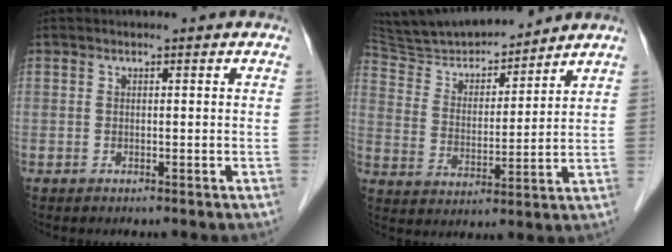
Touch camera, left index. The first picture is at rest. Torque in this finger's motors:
{"motor_torque": [-0.74, -1.00, 0.12, 0.02]}